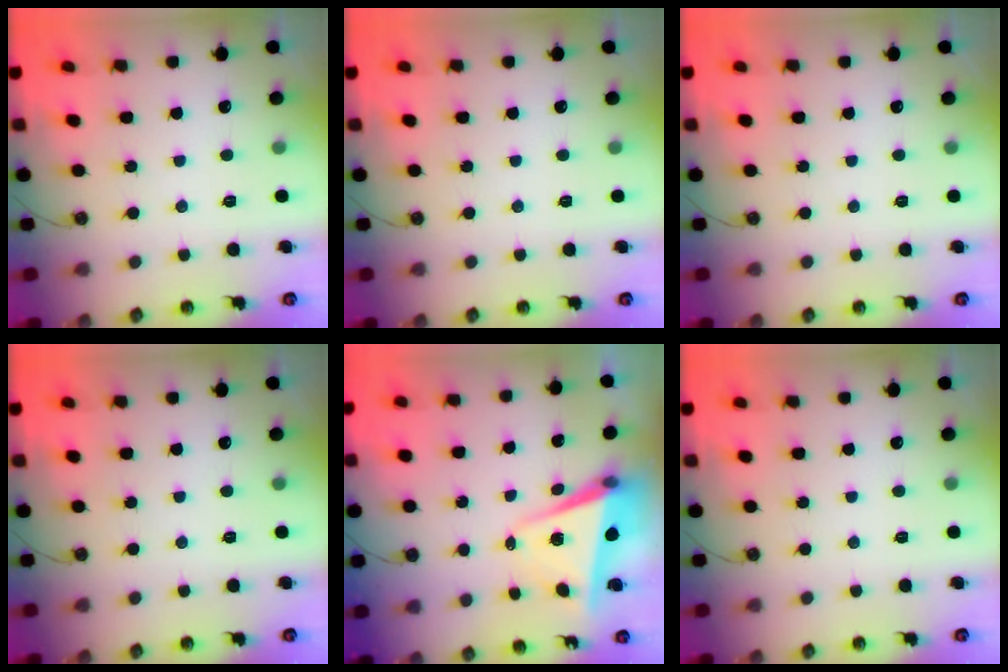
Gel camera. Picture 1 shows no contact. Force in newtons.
{"total": 0.0}
{"total": 0.0}
{"total": 0.0}
{"total": 5.8, "press": 5.7, "slide": 1.2}
{"total": 0.0}